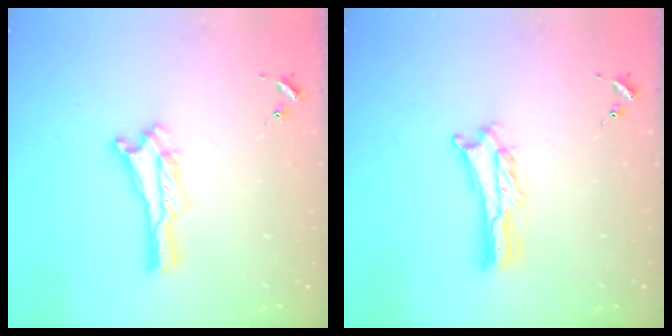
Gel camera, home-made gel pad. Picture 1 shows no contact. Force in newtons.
{"total": 2.7, "press": 2.7, "slide": 0.3}